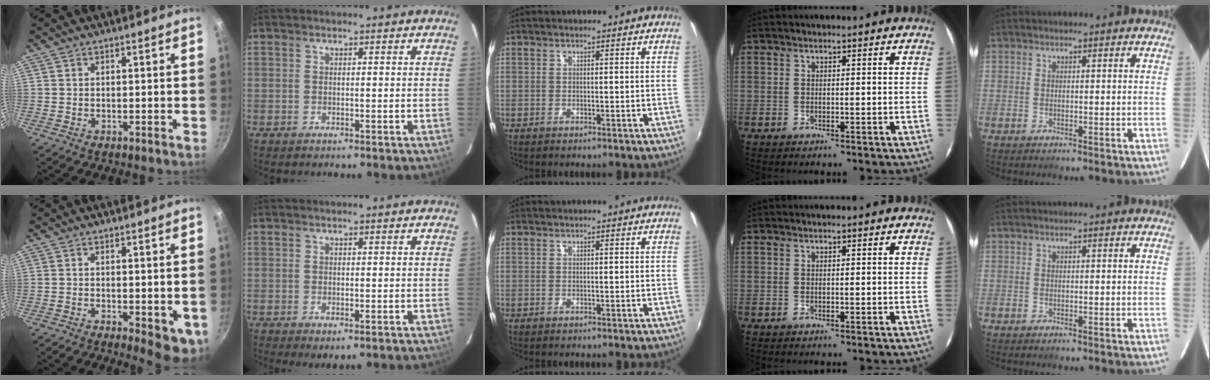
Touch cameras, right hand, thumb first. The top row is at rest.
{"thumb": {"total": 3.8, "force": [-1.3, 1.2, 3.4], "torque": [-0.051, -0.009, -0.018]}, "index": {"total": 1.4, "force": [0.0, 0.7, 1.2], "torque": [-0.024, -0.005, -0.001]}}